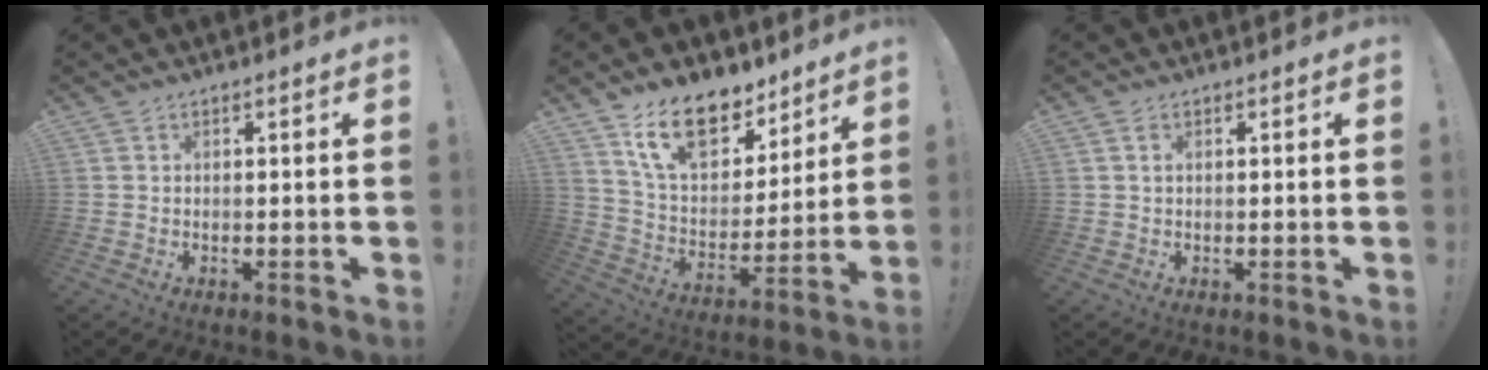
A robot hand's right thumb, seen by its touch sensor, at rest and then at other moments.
{"total": 18.0, "force": [11.9, 9.6, 9.4], "torque": [-0.164, -0.067, 0.220]}
{"total": 1.1, "force": [0.4, 0.3, 0.9], "torque": [-0.012, -0.001, 0.006]}